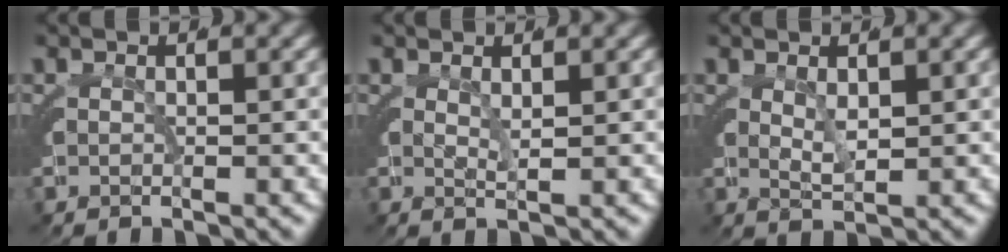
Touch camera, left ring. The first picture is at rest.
{"total": 1.4, "force": [1.0, -0.4, 0.9], "torque": [-0.021, -0.015, 0.029]}
{"total": 1.8, "force": [1.1, -0.2, 1.5], "torque": [-0.026, -0.014, 0.032]}